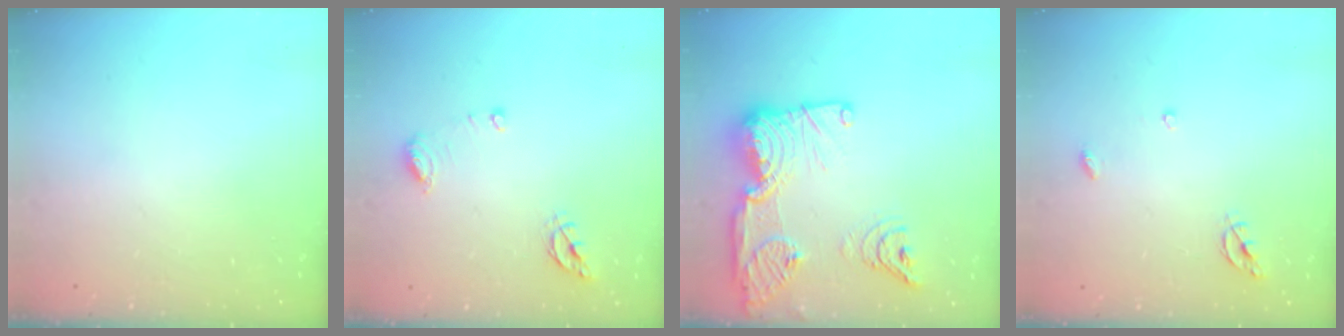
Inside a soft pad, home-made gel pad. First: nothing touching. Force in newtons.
{"total": 7.9, "press": 7.8, "slide": 0.9}
{"total": 27.4, "press": 26.4, "slide": 7.2}
{"total": 5.5, "press": 5.5, "slide": 0.6}